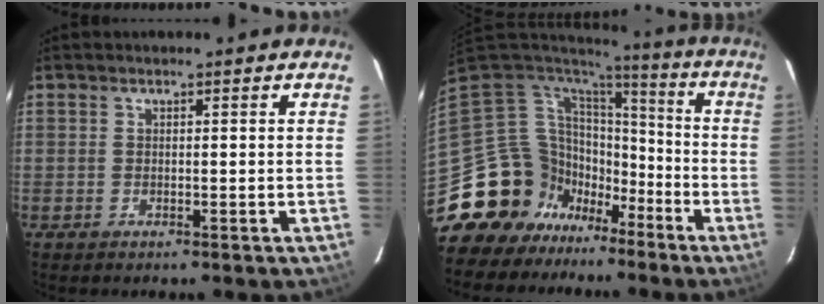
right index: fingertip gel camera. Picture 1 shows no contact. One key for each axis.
{"total": 16.5, "fx": -10.6, "fy": 12.4, "fz": 2.6, "tx": -0.083, "ty": 0.043, "tz": -0.178}